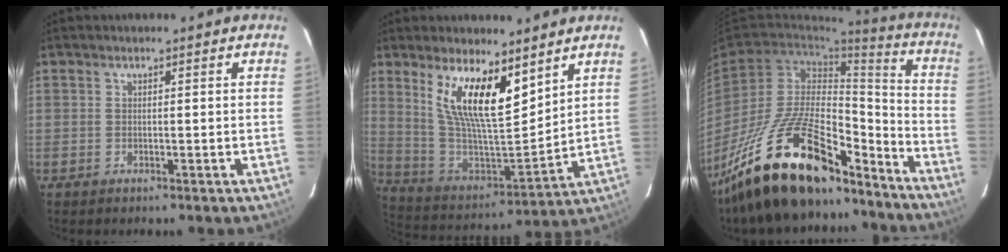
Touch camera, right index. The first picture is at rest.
{"total": 16.3, "force": [9.5, 5.0, 12.4], "torque": [-0.232, -0.003, 0.188]}
{"total": 26.5, "force": [-19.6, 9.4, 15.2], "torque": [-0.279, -0.003, -0.320]}